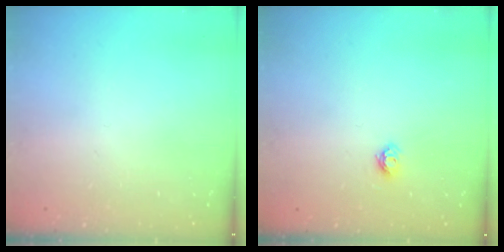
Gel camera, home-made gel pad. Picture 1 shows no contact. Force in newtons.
{"total": 5.8, "press": 5.8, "slide": 0.3}